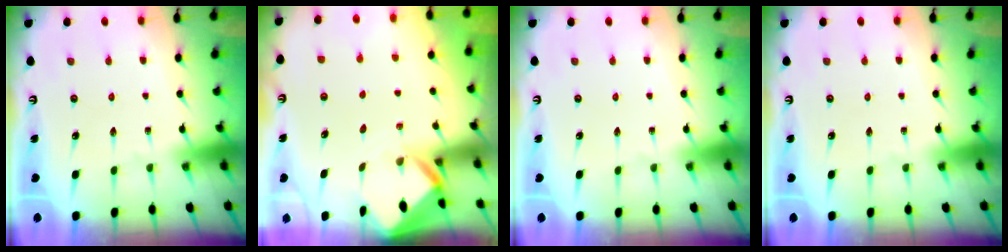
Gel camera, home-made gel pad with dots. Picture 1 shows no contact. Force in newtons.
{"total": 2.6, "press": 2.5, "slide": 0.3}
{"total": 0.0}
{"total": 0.0}